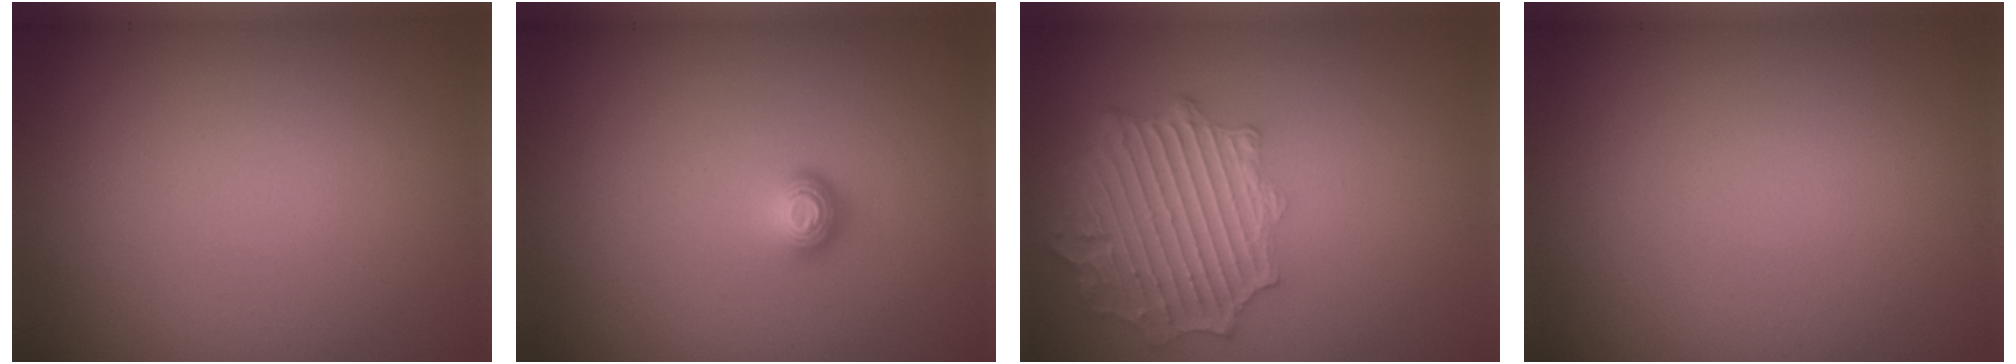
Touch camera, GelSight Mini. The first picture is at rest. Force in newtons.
{"total": 1.2, "press": 1.0, "slide": 0.6}
{"total": 6.5, "press": 4.9, "slide": 4.1}
{"total": 0.0}